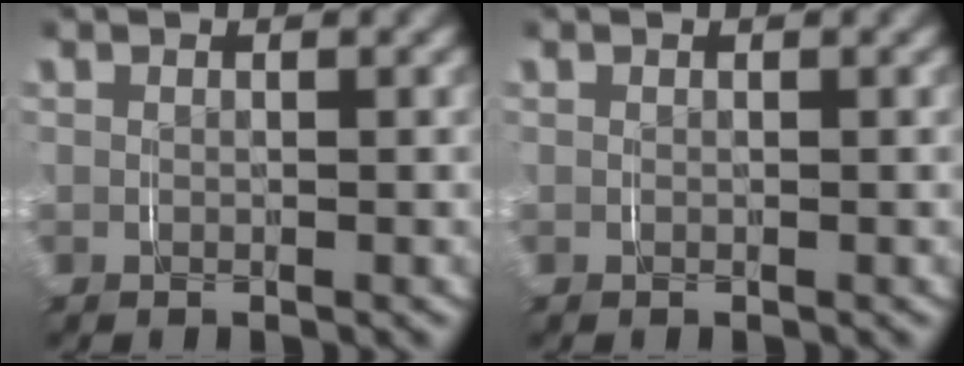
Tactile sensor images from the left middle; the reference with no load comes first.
{"total": 0.0}